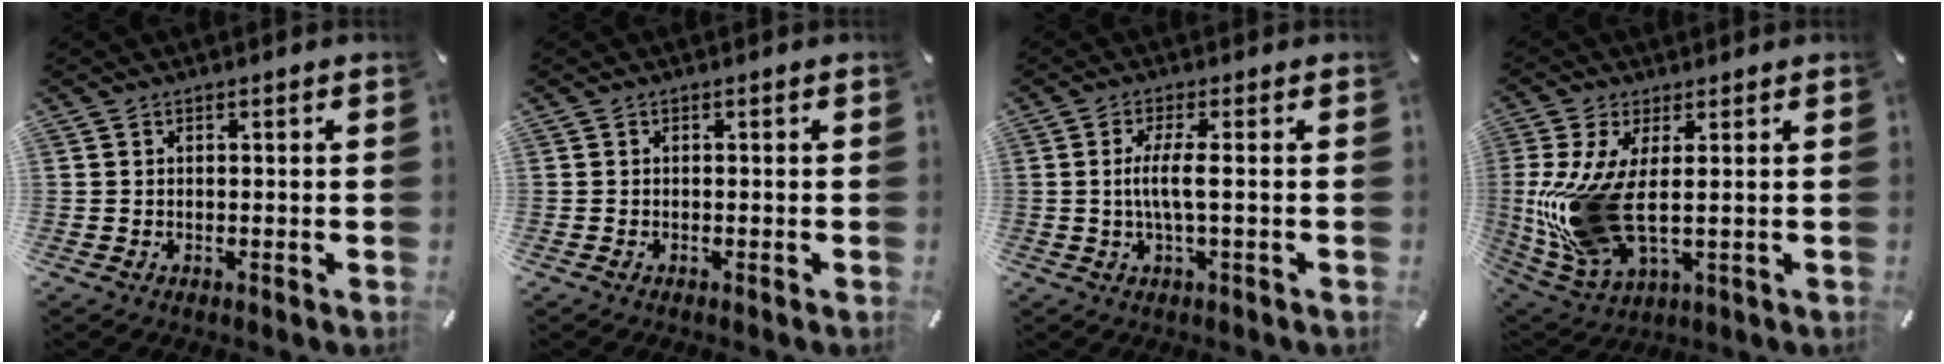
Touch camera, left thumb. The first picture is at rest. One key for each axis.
{"total": 0.0}
{"total": 5.6, "fx": -0.1, "fy": 0.5, "fz": 5.6, "tx": -0.112, "ty": -0.007, "tz": -0.007}
{"total": 14.8, "fx": 0.9, "fy": 6.2, "fz": 13.4, "tx": -0.296, "ty": -0.029, "tz": 0.021}